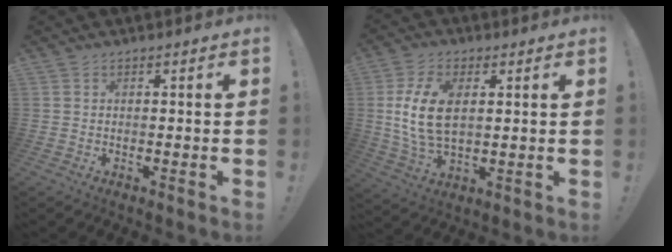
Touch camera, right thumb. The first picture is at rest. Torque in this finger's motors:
{"motor_torque": [0.80, 2.22, 0.74, -0.56, 0.52]}